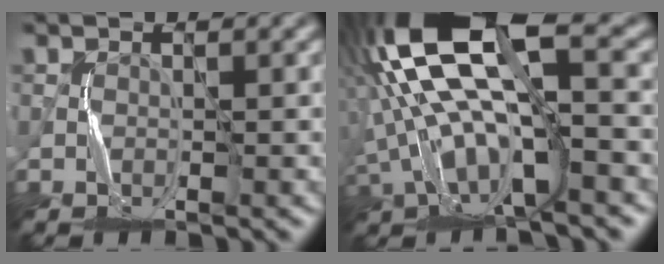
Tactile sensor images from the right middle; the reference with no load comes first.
{"total": 14.0, "force": [1.3, 5.6, 12.8], "torque": [-0.259, 0.021, 0.023]}